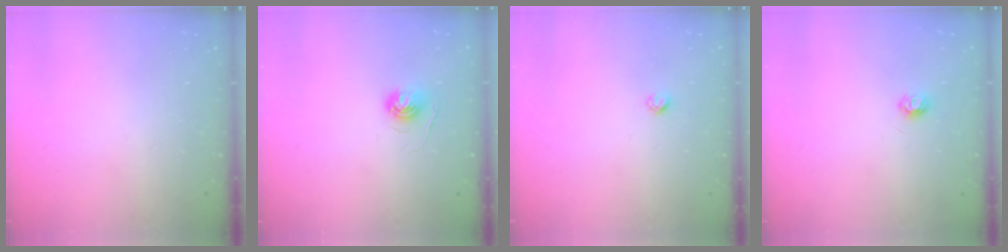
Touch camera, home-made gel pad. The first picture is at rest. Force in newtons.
{"total": 5.0, "press": 5.0, "slide": 0.4}
{"total": 2.3, "press": 2.3, "slide": 0.2}
{"total": 4.3, "press": 4.3, "slide": 0.5}